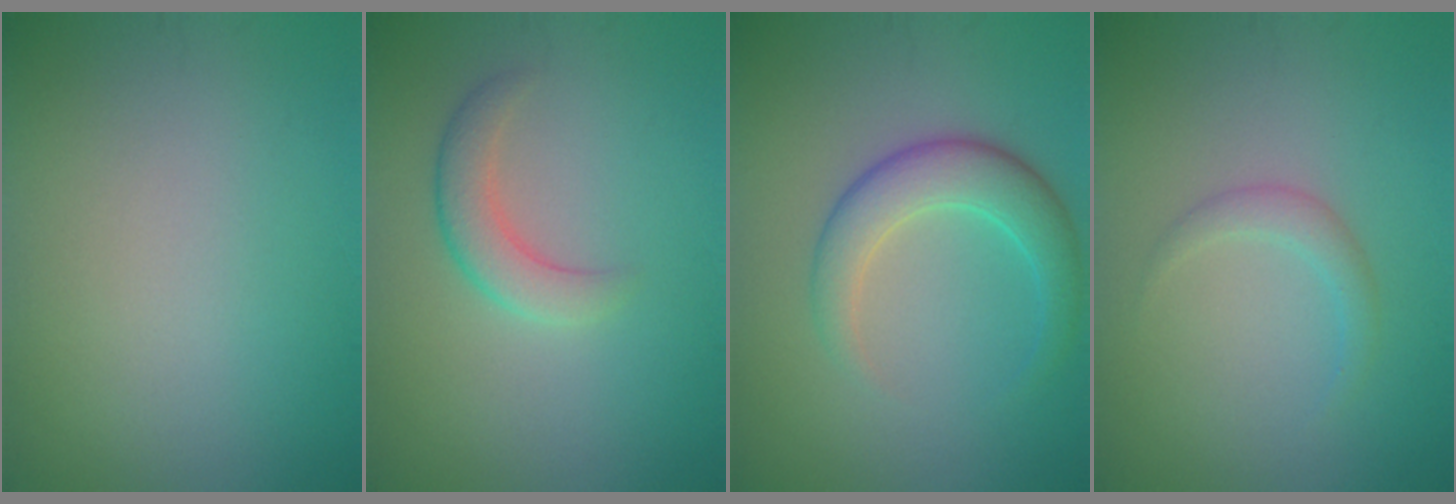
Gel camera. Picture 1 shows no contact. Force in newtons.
{"total": 2.7, "press": 2.7, "slide": 0.1}
{"total": 4.4, "press": 4.4, "slide": 0.1}
{"total": 1.5, "press": 1.5, "slide": 0.1}